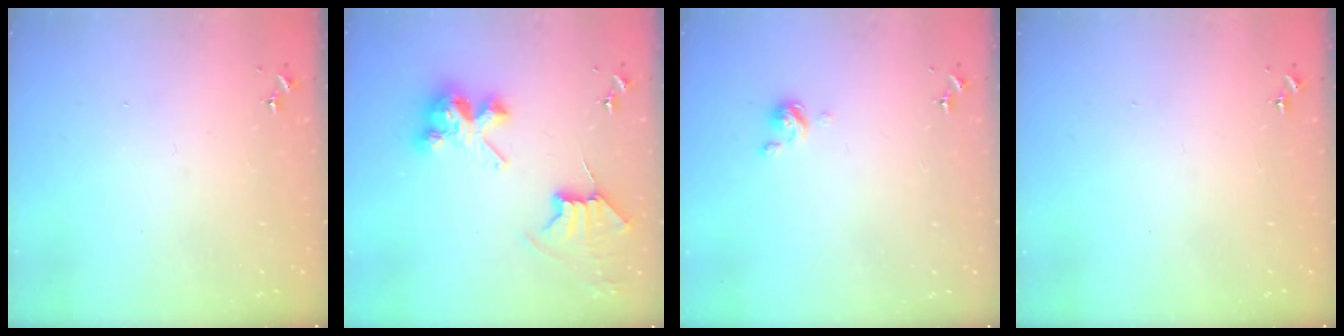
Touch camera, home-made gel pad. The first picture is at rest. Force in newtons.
{"total": 8.5, "press": 8.5, "slide": 0.7}
{"total": 3.6, "press": 3.5, "slide": 0.4}
{"total": 0.0}